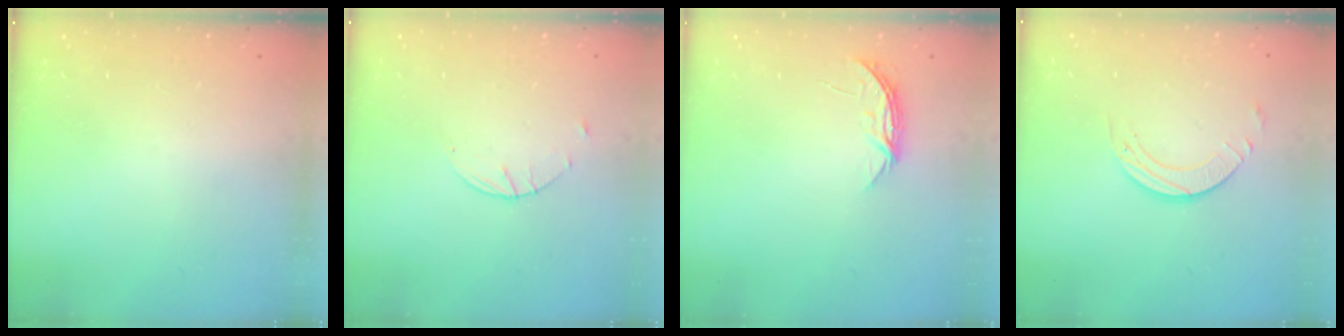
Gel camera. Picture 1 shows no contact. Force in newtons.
{"total": 1.7, "press": 1.7, "slide": 0.3}
{"total": 4.0, "press": 4.0, "slide": 0.5}
{"total": 3.7, "press": 3.7, "slide": 0.3}